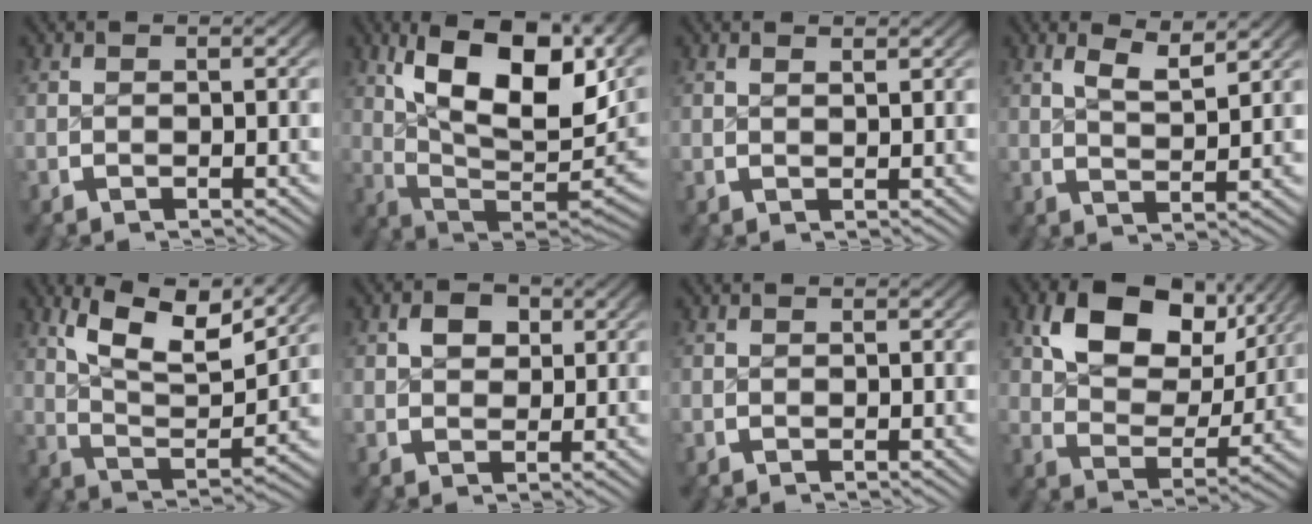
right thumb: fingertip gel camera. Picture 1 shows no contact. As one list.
[{"total": 18.3, "force": [2.6, 10.8, 14.6], "torque": [-0.256, -0.042, 0.058]}, {"total": 0.9, "force": [0.8, -0.2, 0.3], "torque": [-0.005, -0.002, 0.020]}, {"total": 3.3, "force": [2.4, 0.5, 2.2], "torque": [-0.036, -0.002, 0.050]}, {"total": 10.7, "force": [3.8, 5.8, 8.2], "torque": [-0.153, -0.011, 0.058]}, {"total": 2.4, "force": [0.8, 1.8, 1.4], "torque": [-0.020, -0.006, 0.017]}, {"total": 0.0}, {"total": 10.7, "force": [4.4, 6.5, 7.3], "torque": [-0.129, -0.009, 0.069]}]